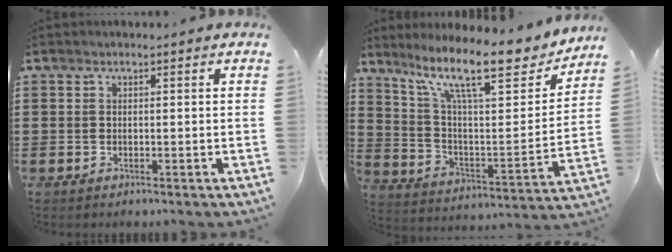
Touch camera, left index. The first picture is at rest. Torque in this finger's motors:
{"motor_torque": [2.14, 0.00, 0.43, 0.21]}